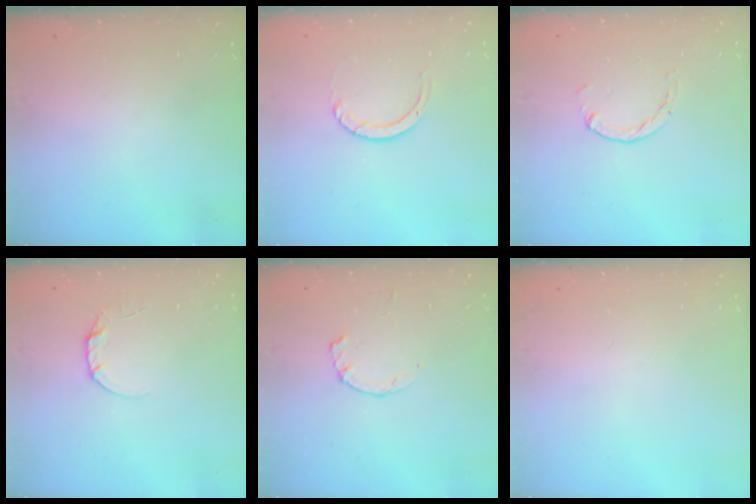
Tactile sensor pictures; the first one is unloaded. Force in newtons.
{"total": 3.5, "press": 3.5, "slide": 0.1}
{"total": 1.5, "press": 1.5, "slide": 0.2}
{"total": 3.3, "press": 3.3, "slide": 0.4}
{"total": 1.2, "press": 1.2, "slide": 0.3}
{"total": 0.0}